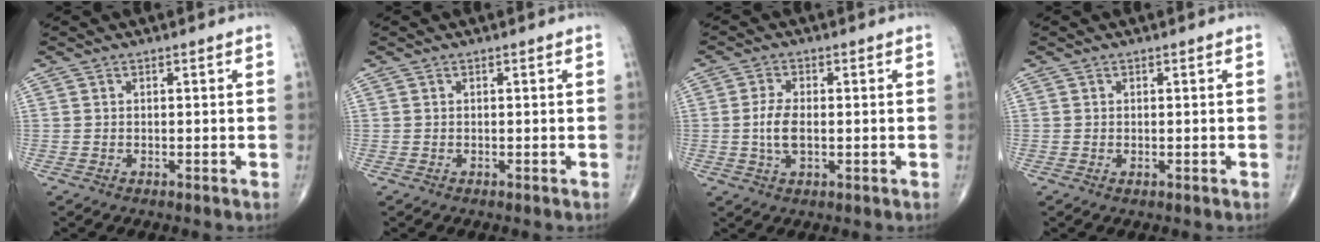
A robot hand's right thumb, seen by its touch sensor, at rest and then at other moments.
{"total": 0.0}
{"total": 5.0, "force": [-0.3, 2.4, 4.4], "torque": [-0.092, -0.003, -0.008]}
{"total": 0.0}